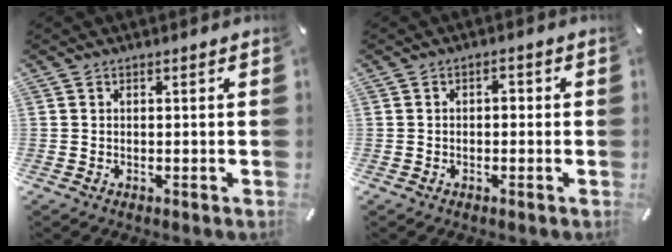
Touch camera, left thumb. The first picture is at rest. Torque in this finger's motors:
{"motor_torque": [0.24, 0.42, 0.13, -0.04, 0.00]}